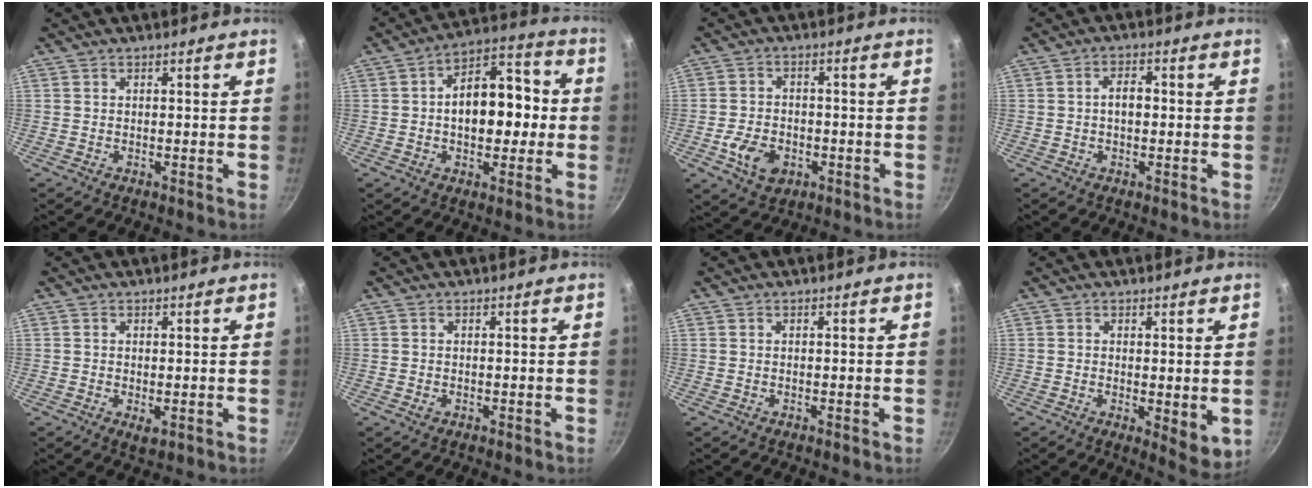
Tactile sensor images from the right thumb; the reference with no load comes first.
{"total": 15.1, "force": [-0.6, 9.6, 11.6], "torque": [-0.126, 0.039, -0.018]}
{"total": 7.8, "force": [-2.7, 5.5, 4.9], "torque": [-0.078, 0.014, -0.044]}
{"total": 3.5, "force": [-0.1, 2.2, 2.8], "torque": [-0.035, 0.012, -0.004]}
{"total": 1.9, "force": [-0.1, 1.0, 1.5], "torque": [-0.025, -0.007, -0.001]}
{"total": 0.7, "force": [-0.2, 0.6, 0.3], "torque": [-0.004, 0.000, -0.002]}
{"total": 0.0}
{"total": 5.7, "force": [0.0, 2.5, 5.2], "torque": [-0.073, -0.018, 0.002]}